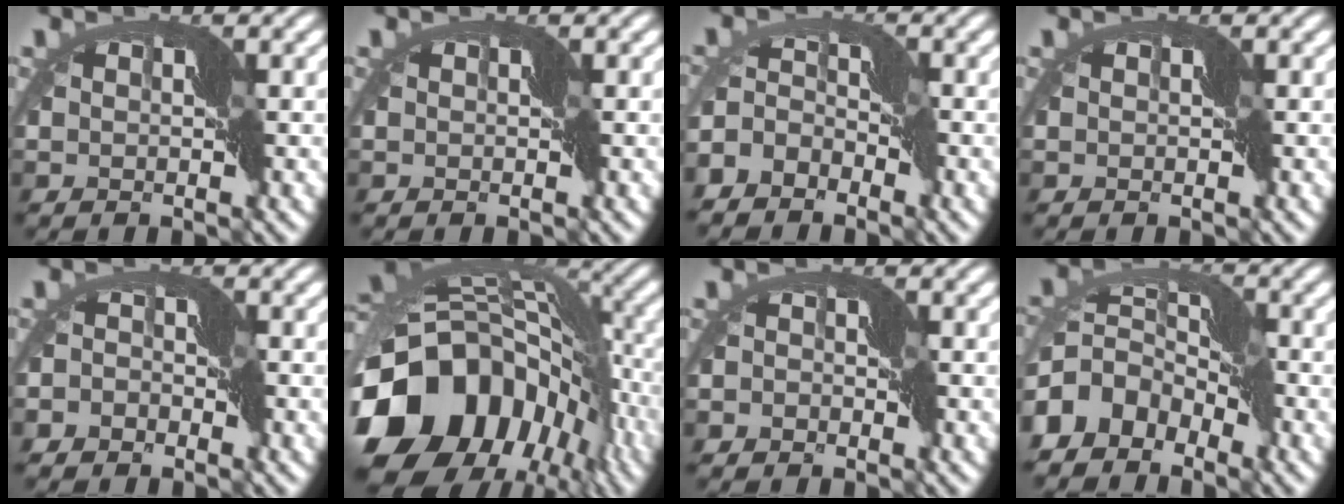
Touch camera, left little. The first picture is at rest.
{"total": 0.0}
{"total": 4.2, "force": [-3.4, 1.9, 1.5], "torque": [-0.031, 0.010, -0.072]}
{"total": 0.0}
{"total": 4.9, "force": [-4.2, 2.4, 0.6], "torque": [0.003, -0.004, -0.071]}
{"total": 17.8, "force": [-7.7, 12.0, 10.6], "torque": [-0.259, -0.015, -0.137]}
{"total": 3.1, "force": [-2.7, 1.4, 0.2], "torque": [0.002, 0.000, -0.046]}
{"total": 6.0, "force": [-3.8, 3.6, 2.9], "torque": [-0.066, 0.006, -0.093]}